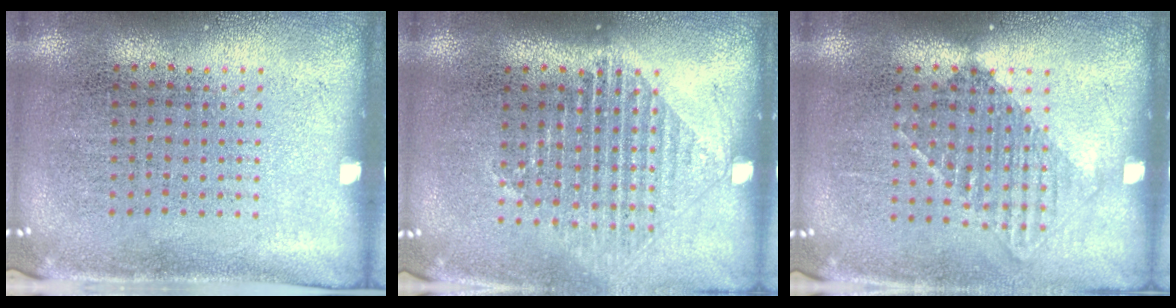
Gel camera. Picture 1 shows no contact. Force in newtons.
{"total": 1.2, "press": 1.1, "slide": 0.6}
{"total": 1.3, "press": 1.1, "slide": 0.7}